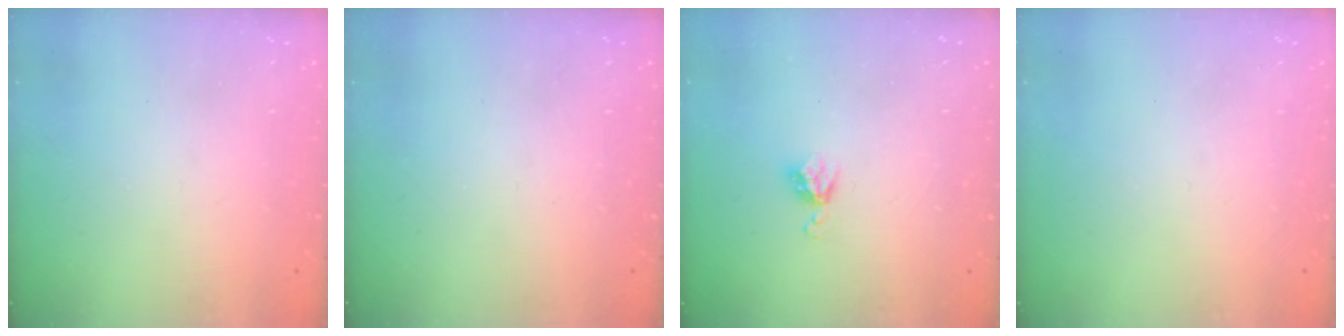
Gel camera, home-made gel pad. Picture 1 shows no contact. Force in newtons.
{"total": 0.0}
{"total": 4.5, "press": 4.4, "slide": 0.7}
{"total": 0.0}